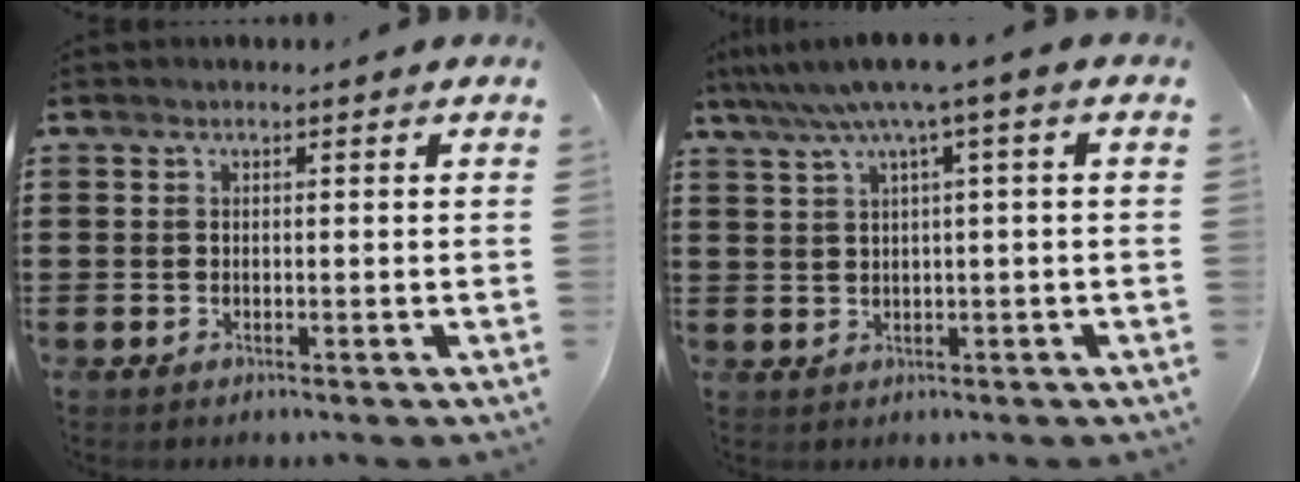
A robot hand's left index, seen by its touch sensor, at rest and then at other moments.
{"total": 5.2, "force": [2.0, -0.6, 4.7], "torque": [-0.094, -0.014, 0.031]}